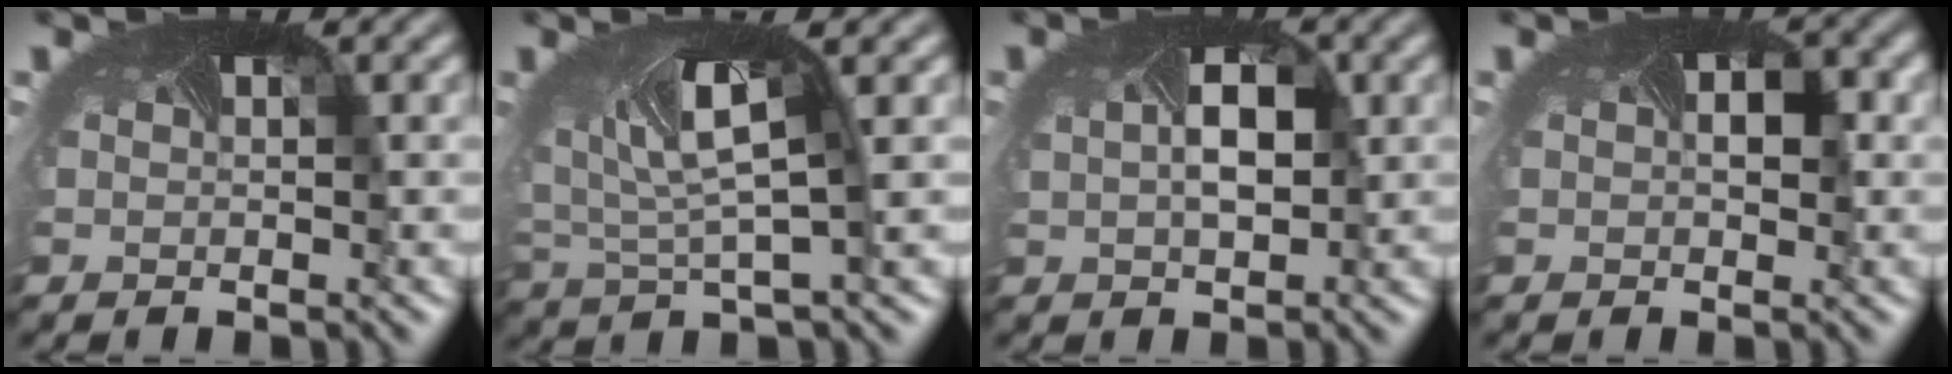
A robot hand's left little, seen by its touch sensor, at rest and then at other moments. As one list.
[{"total": 4.7, "force": [1.3, 1.7, 4.1], "torque": [-0.103, -0.003, 0.020]}, {"total": 2.9, "force": [0.5, 1.7, 2.3], "torque": [-0.055, 0.000, 0.007]}, {"total": 2.8, "force": [0.2, 1.6, 2.2], "torque": [-0.030, 0.004, 0.007]}]